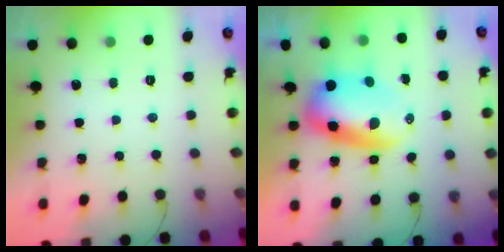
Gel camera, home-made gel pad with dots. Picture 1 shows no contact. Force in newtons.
{"total": 8.9, "press": 8.6, "slide": 2.2}